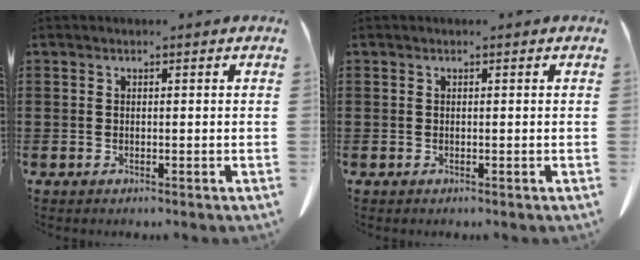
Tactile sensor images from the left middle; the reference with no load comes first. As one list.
[{"total": 0.0}]